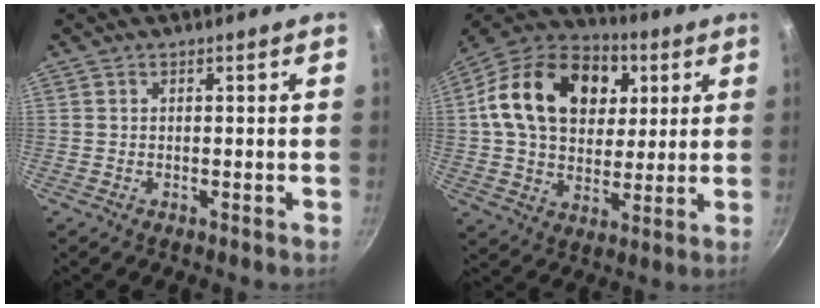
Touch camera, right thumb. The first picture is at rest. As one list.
[{"total": 23.4, "force": [6.2, 16.7, 15.3], "torque": [-0.234, 0.008, 0.094]}]